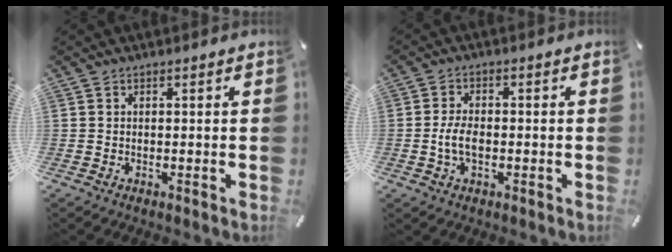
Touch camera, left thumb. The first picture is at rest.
{"total": 5.3, "force": [-1.0, 3.0, 4.2], "torque": [-0.093, 0.002, -0.020]}